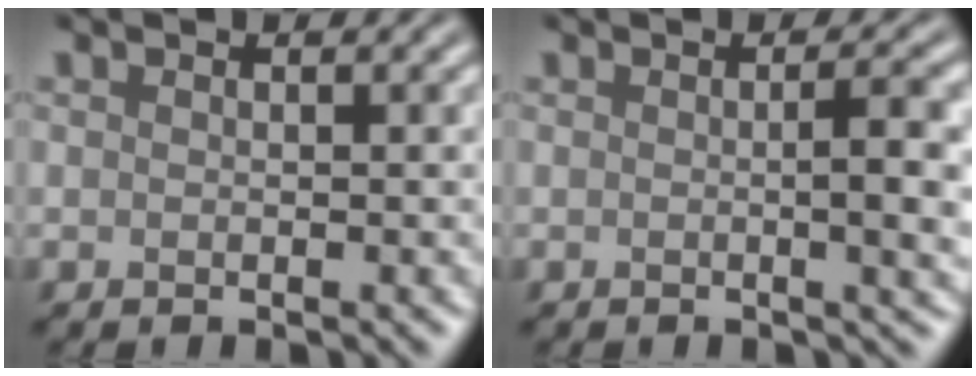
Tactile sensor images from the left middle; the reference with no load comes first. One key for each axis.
{"total": 4.0, "fx": 0.0, "fy": 1.0, "fz": 3.9, "tx": -0.049, "ty": 0.005, "tz": -0.001}